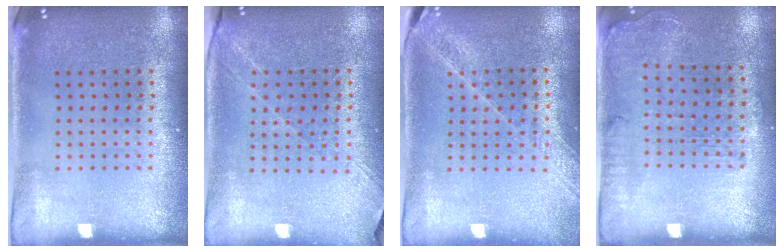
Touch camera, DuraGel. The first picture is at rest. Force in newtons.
{"total": 1.4, "press": 1.3, "slide": 0.6}
{"total": 1.6, "press": 1.6, "slide": 0.2}
{"total": 1.2, "press": 1.1, "slide": 0.5}